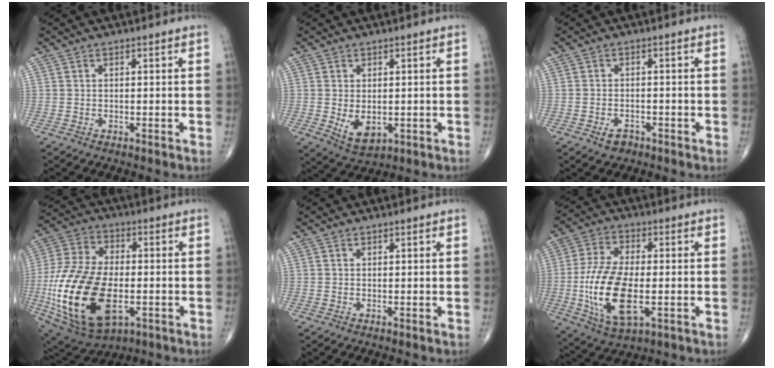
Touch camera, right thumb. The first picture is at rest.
{"total": 5.4, "force": [-0.7, 3.4, 4.2], "torque": [-0.064, -0.015, 0.004]}
{"total": 2.5, "force": [-1.4, 1.6, 1.2], "torque": [-0.017, 0.005, -0.019]}
{"total": 24.6, "force": [-5.1, 13.4, 19.9], "torque": [-0.403, -0.003, -0.074]}
{"total": 0.0}
{"total": 15.6, "force": [-2.6, 7.3, 13.6], "torque": [-0.275, -0.003, -0.042]}